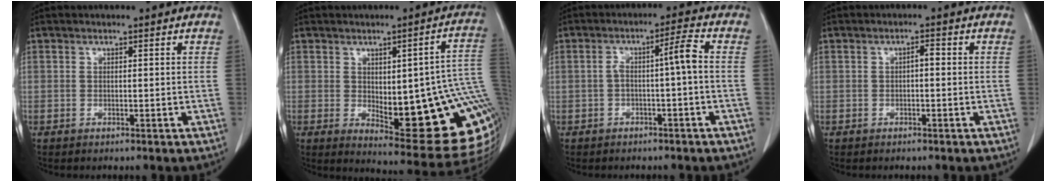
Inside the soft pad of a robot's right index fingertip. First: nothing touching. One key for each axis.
{"total": 22.3, "fx": -1.3, "fy": 5.9, "fz": 21.5, "tx": -0.192, "ty": 0.006, "tz": 0.004}
{"total": 4.3, "fx": -0.5, "fy": 0.0, "fz": 4.3, "tx": -0.073, "ty": 0.021, "tz": -0.007}
{"total": 1.3, "fx": 0.0, "fy": 0.5, "fz": 1.3, "tx": -0.018, "ty": 0.005, "tz": -0.001}